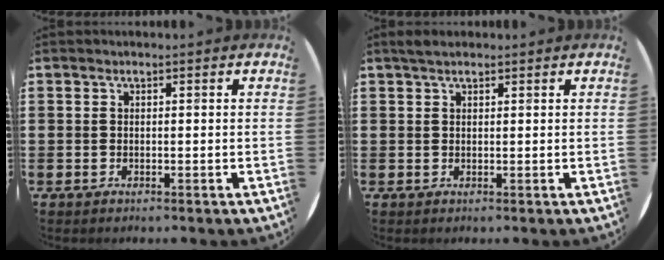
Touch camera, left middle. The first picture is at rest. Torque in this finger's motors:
{"motor_torque": [0.17, -0.13, 0.04, 0.01]}